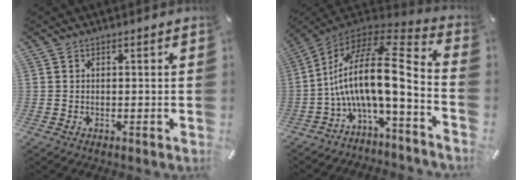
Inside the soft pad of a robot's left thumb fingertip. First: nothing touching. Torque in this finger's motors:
{"motor_torque": [-0.24, 2.05, 1.95, 0.81, 0.29]}